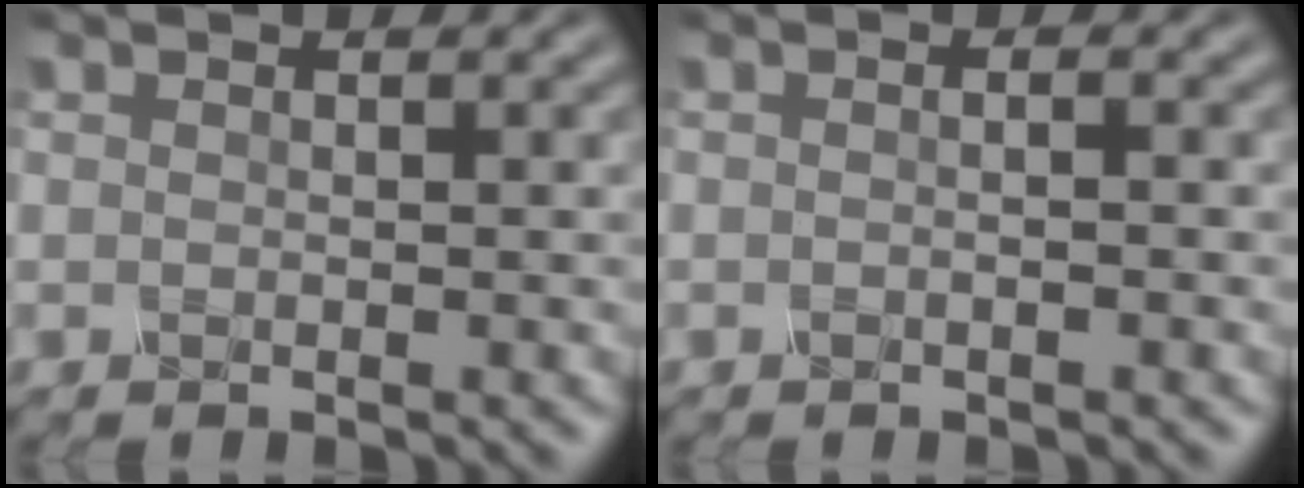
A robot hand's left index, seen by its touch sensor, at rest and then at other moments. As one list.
[{"total": 1.4, "force": [0.0, 0.6, 1.3], "torque": [-0.008, -0.009, -0.014]}]